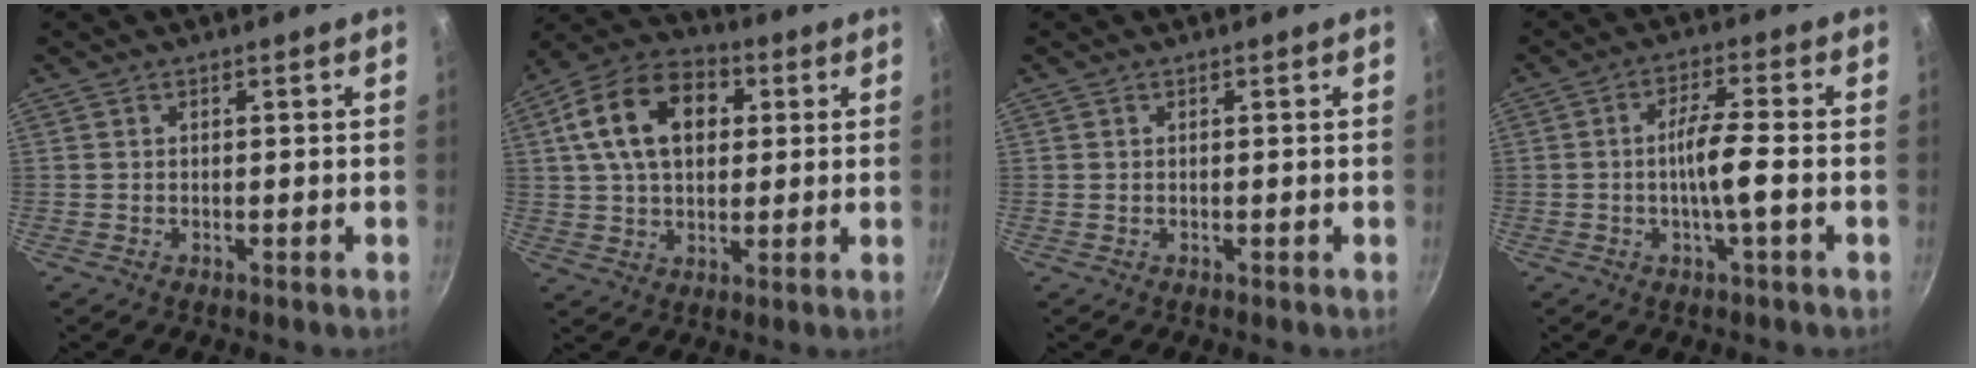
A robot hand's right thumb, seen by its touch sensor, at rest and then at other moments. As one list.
[{"total": 16.4, "force": [4.1, 10.9, 11.4], "torque": [-0.178, 0.017, 0.056]}, {"total": 0.0}, {"total": 6.5, "force": [-1.4, 0.6, 6.4], "torque": [-0.119, 0.019, -0.029]}]